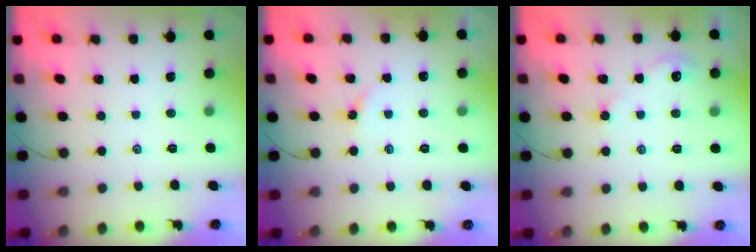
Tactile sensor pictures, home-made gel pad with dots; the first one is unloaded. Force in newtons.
{"total": 1.9, "press": 1.9, "slide": 0.3}
{"total": 2.4, "press": 2.4, "slide": 0.4}